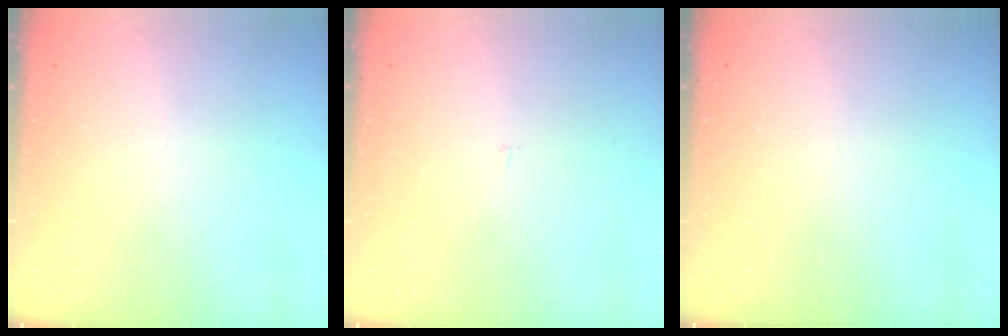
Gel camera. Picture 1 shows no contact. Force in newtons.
{"total": 1.6, "press": 1.6, "slide": 0.1}
{"total": 0.0}